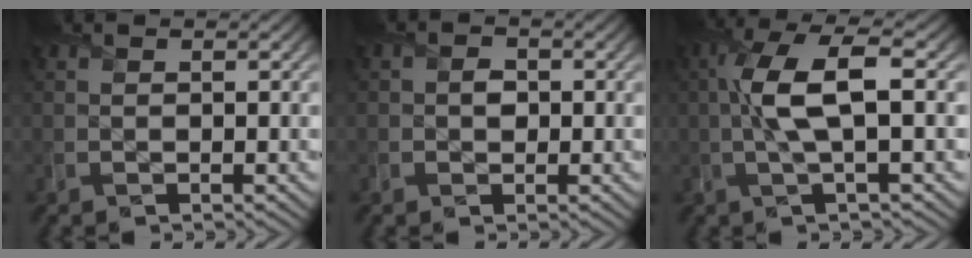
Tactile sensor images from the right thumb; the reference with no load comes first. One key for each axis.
{"total": 1.6, "fx": -0.1, "fy": 1.5, "fz": 0.7, "tx": -0.014, "ty": -0.003, "tz": -0.005}
{"total": 7.6, "fx": 0.5, "fy": 1.9, "fz": 7.4, "tx": -0.155, "ty": 0.018, "tz": 0.006}